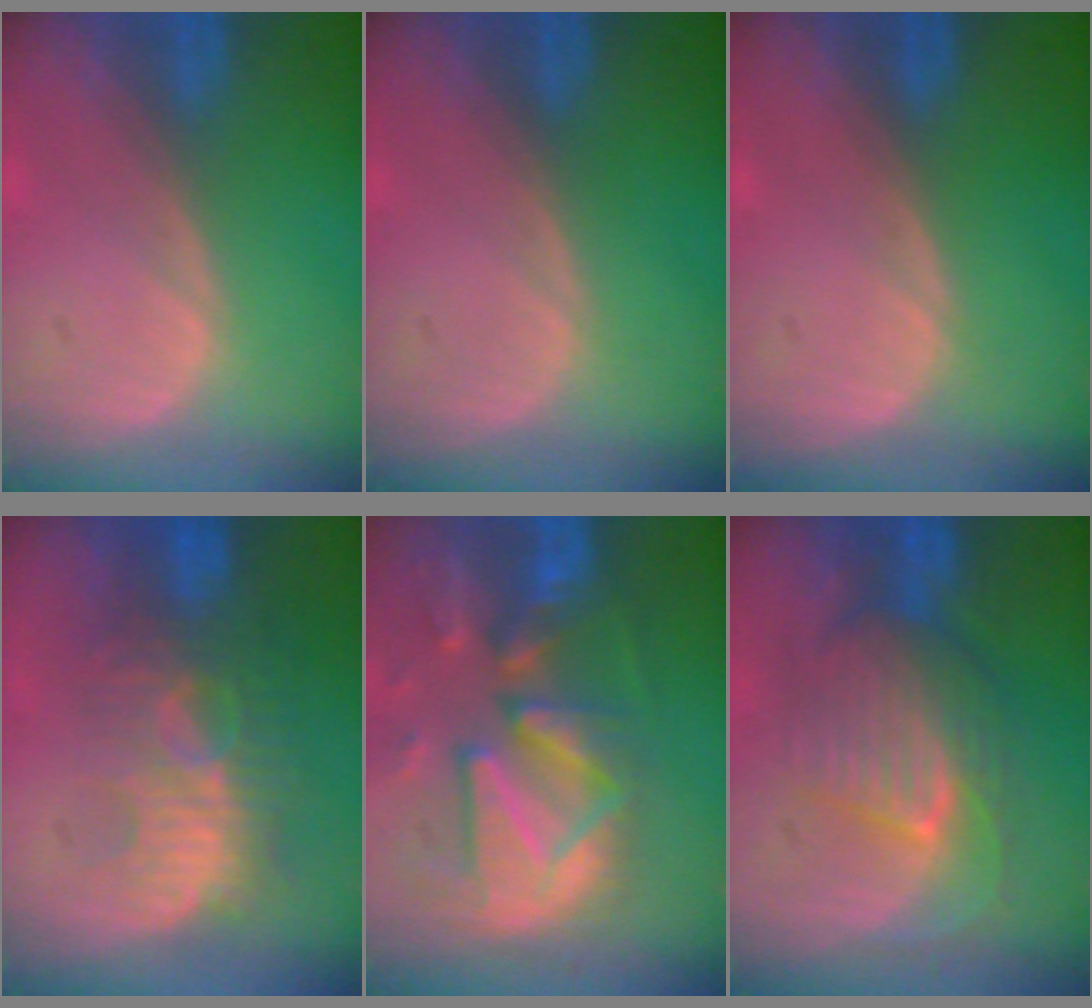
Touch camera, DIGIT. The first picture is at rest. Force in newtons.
{"total": 0.0}
{"total": 0.0}
{"total": 9.4, "press": 8.8, "slide": 3.2}
{"total": 13.0, "press": 11.3, "slide": 6.4}
{"total": 8.9, "press": 8.6, "slide": 2.1}